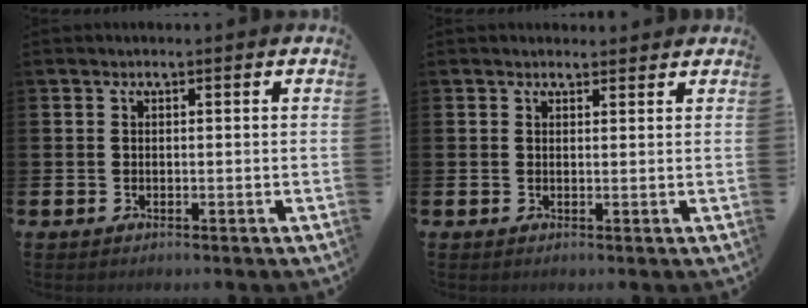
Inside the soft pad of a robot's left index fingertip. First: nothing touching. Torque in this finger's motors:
{"motor_torque": [0.88, -1.26, 0.13, 0.08]}